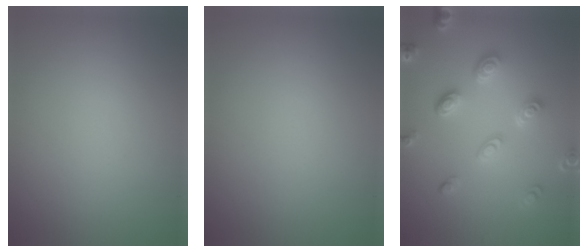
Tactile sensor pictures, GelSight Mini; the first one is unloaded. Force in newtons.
{"total": 0.0}
{"total": 4.1, "press": 3.4, "slide": 2.3}